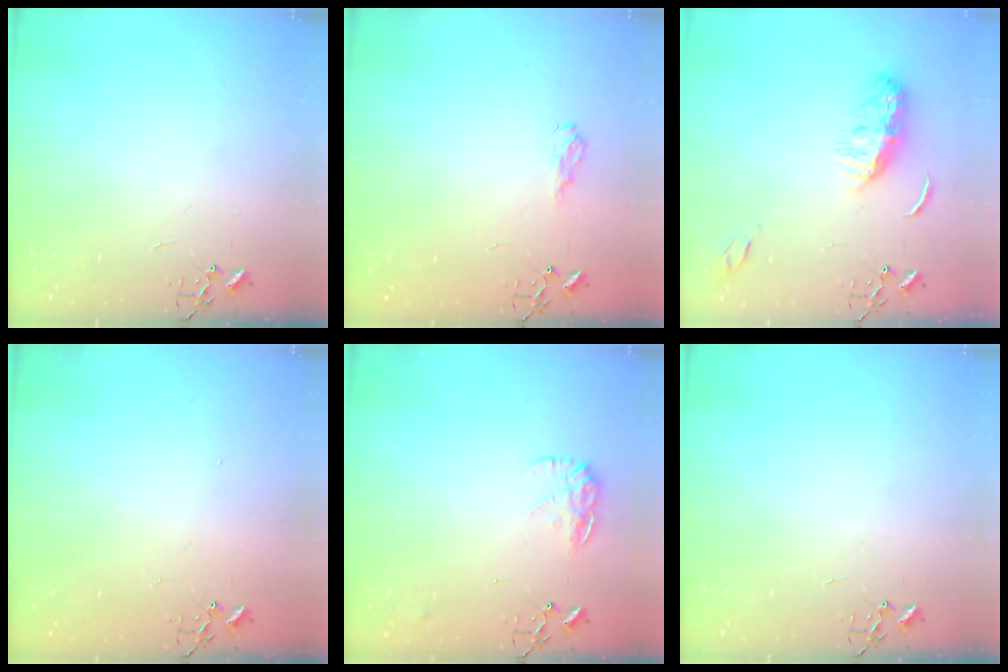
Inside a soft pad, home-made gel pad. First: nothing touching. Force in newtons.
{"total": 8.2, "press": 8.2, "slide": 0.9}
{"total": 9.4, "press": 9.4, "slide": 0.4}
{"total": 1.3, "press": 1.2, "slide": 0.1}
{"total": 10.8, "press": 10.7, "slide": 0.6}
{"total": 0.0}